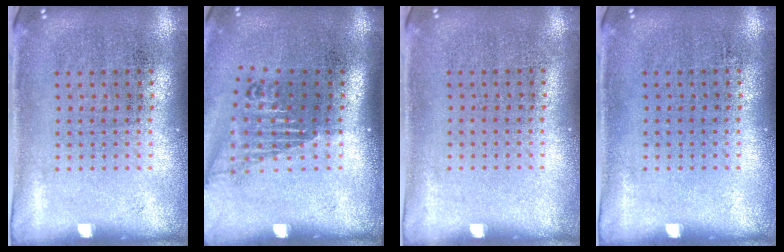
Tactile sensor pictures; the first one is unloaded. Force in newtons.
{"total": 1.7, "press": 1.3, "slide": 1.1}
{"total": 0.0}
{"total": 0.0}